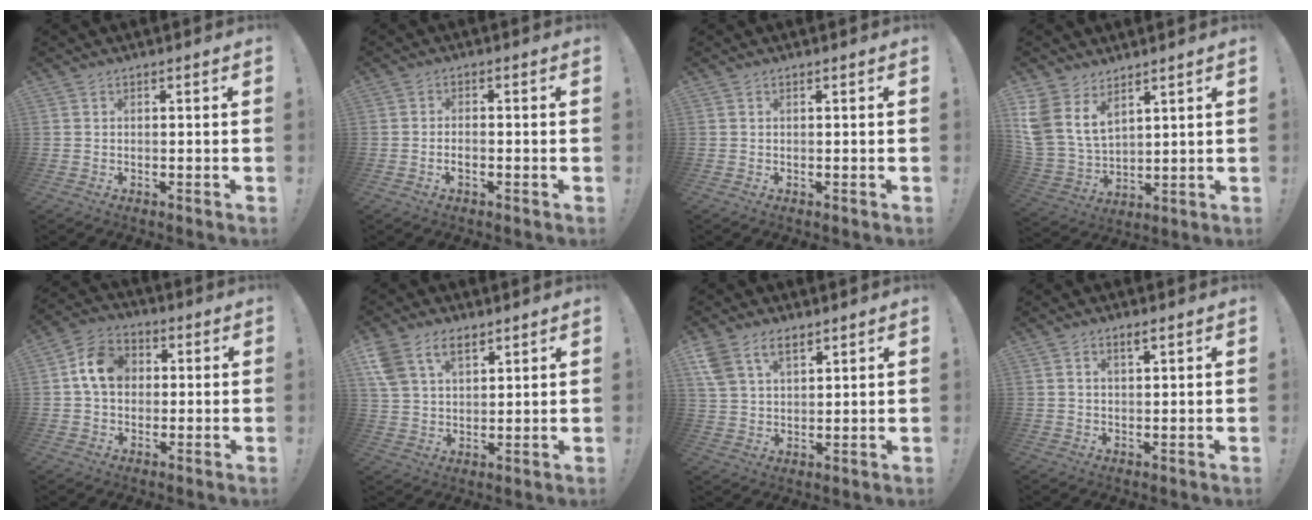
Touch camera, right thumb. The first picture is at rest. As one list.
[{"total": 1.7, "force": [-1.0, 0.6, 1.2], "torque": [-0.026, 0.007, -0.017]}, {"total": 0.0}, {"total": 11.7, "force": [7.0, 7.2, 6.0], "torque": [-0.133, -0.049, 0.138]}, {"total": 11.0, "force": [2.0, 8.7, 6.4], "torque": [-0.100, 0.017, 0.043]}, {"total": 10.0, "force": [6.0, 6.1, 5.1], "torque": [-0.098, -0.012, 0.120]}, {"total": 8.3, "force": [5.3, 4.8, 4.3], "torque": [-0.088, -0.012, 0.106]}, {"total": 2.2, "force": [1.3, 0.7, 1.6], "torque": [-0.031, 0.000, 0.023]}]